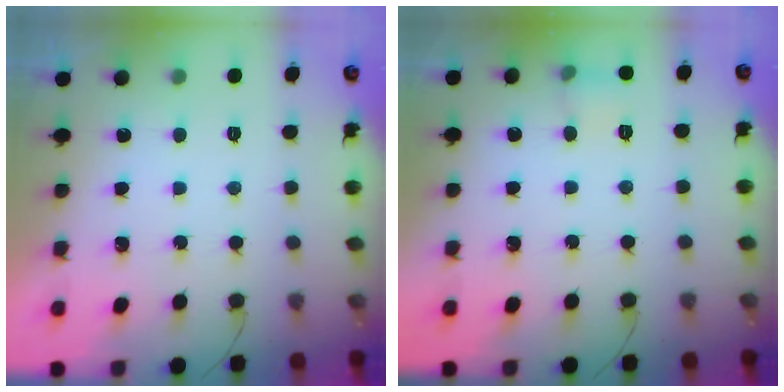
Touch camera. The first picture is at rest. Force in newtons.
{"total": 6.0, "press": 5.6, "slide": 2.0}